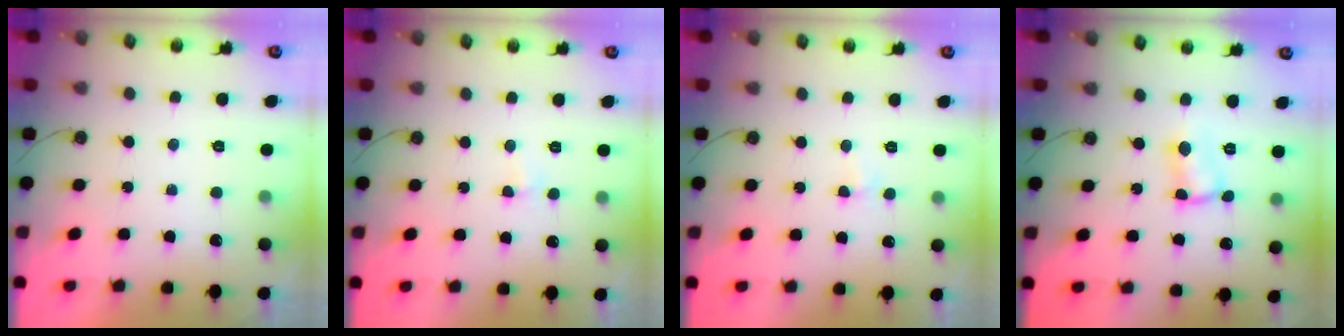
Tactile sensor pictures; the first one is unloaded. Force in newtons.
{"total": 2.8, "press": 2.7, "slide": 0.5}
{"total": 2.8, "press": 2.7, "slide": 0.5}
{"total": 2.3, "press": 2.3, "slide": 0.1}